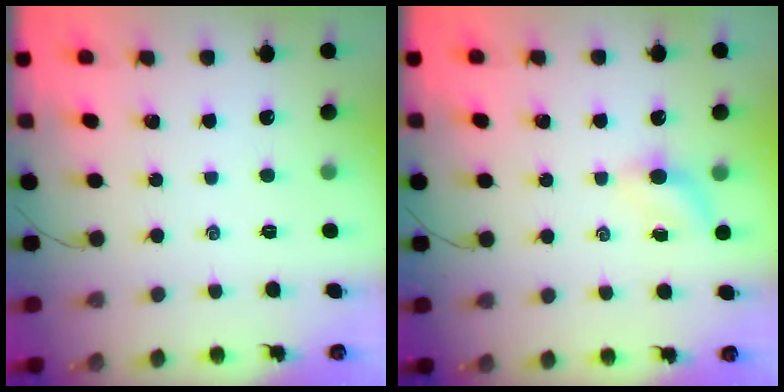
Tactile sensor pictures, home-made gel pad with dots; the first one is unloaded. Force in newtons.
{"total": 4.7, "press": 4.6, "slide": 1.1}